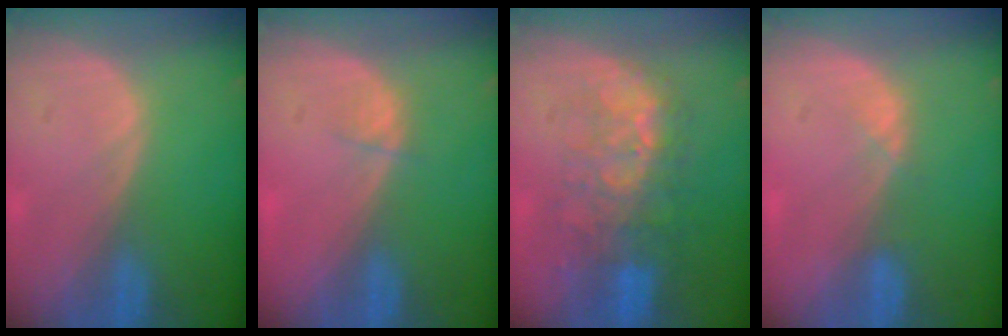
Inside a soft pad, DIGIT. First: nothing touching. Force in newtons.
{"total": 1.1, "press": 1.0, "slide": 0.4}
{"total": 9.9, "press": 8.5, "slide": 5.1}
{"total": 1.4, "press": 1.2, "slide": 0.7}